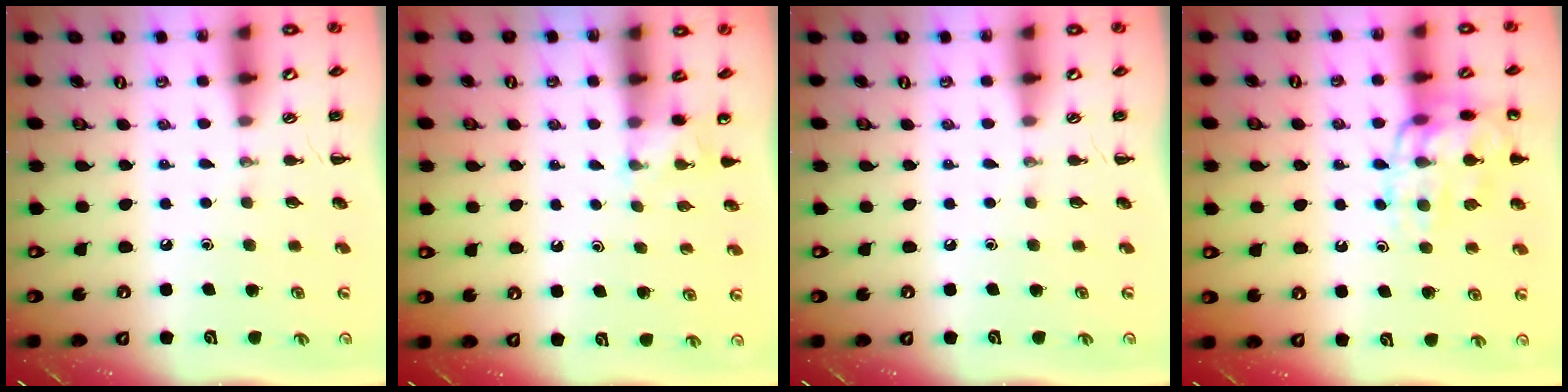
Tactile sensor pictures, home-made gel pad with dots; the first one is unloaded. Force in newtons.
{"total": 2.2, "press": 2.2, "slide": 0.6}
{"total": 0.0}
{"total": 15.1, "press": 15.0, "slide": 1.4}